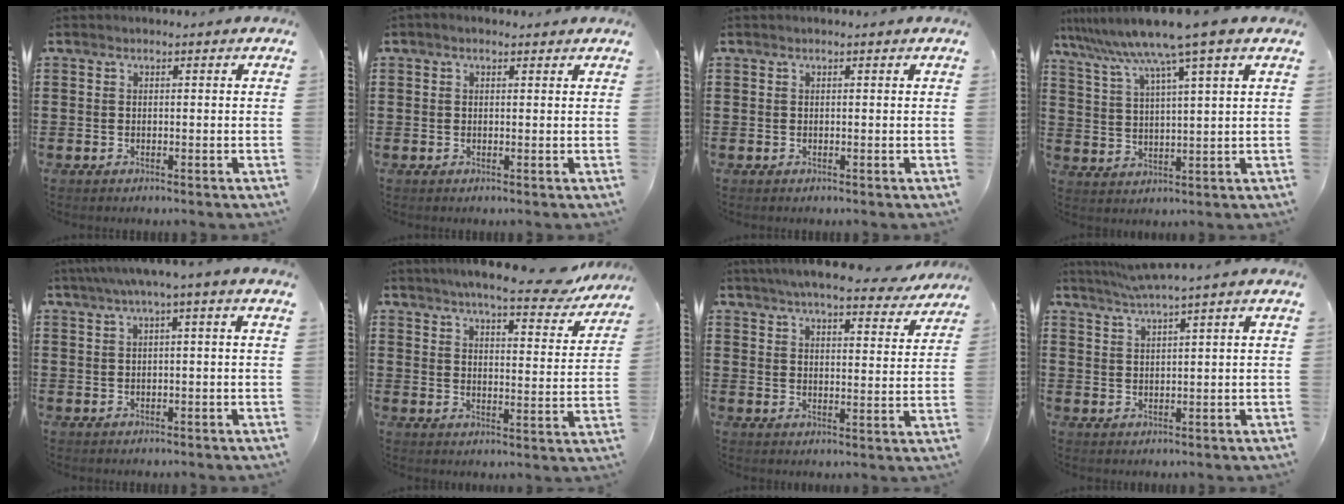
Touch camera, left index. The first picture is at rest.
{"total": 0.8, "force": [0.4, 0.5, 0.5], "torque": [-0.010, 0.007, 0.007]}
{"total": 0.0}
{"total": 8.7, "force": [6.6, -0.8, 5.7], "torque": [-0.132, -0.034, 0.106]}
{"total": 2.4, "force": [-0.1, -0.2, 2.4], "torque": [-0.041, -0.001, -0.004]}
{"total": 7.6, "force": [6.7, 0.6, 3.6], "torque": [-0.076, -0.033, 0.115]}
{"total": 6.4, "force": [5.9, 0.3, 2.5], "torque": [-0.060, -0.028, 0.103]}
{"total": 2.6, "force": [1.9, -0.7, 1.6], "torque": [-0.035, -0.006, 0.032]}